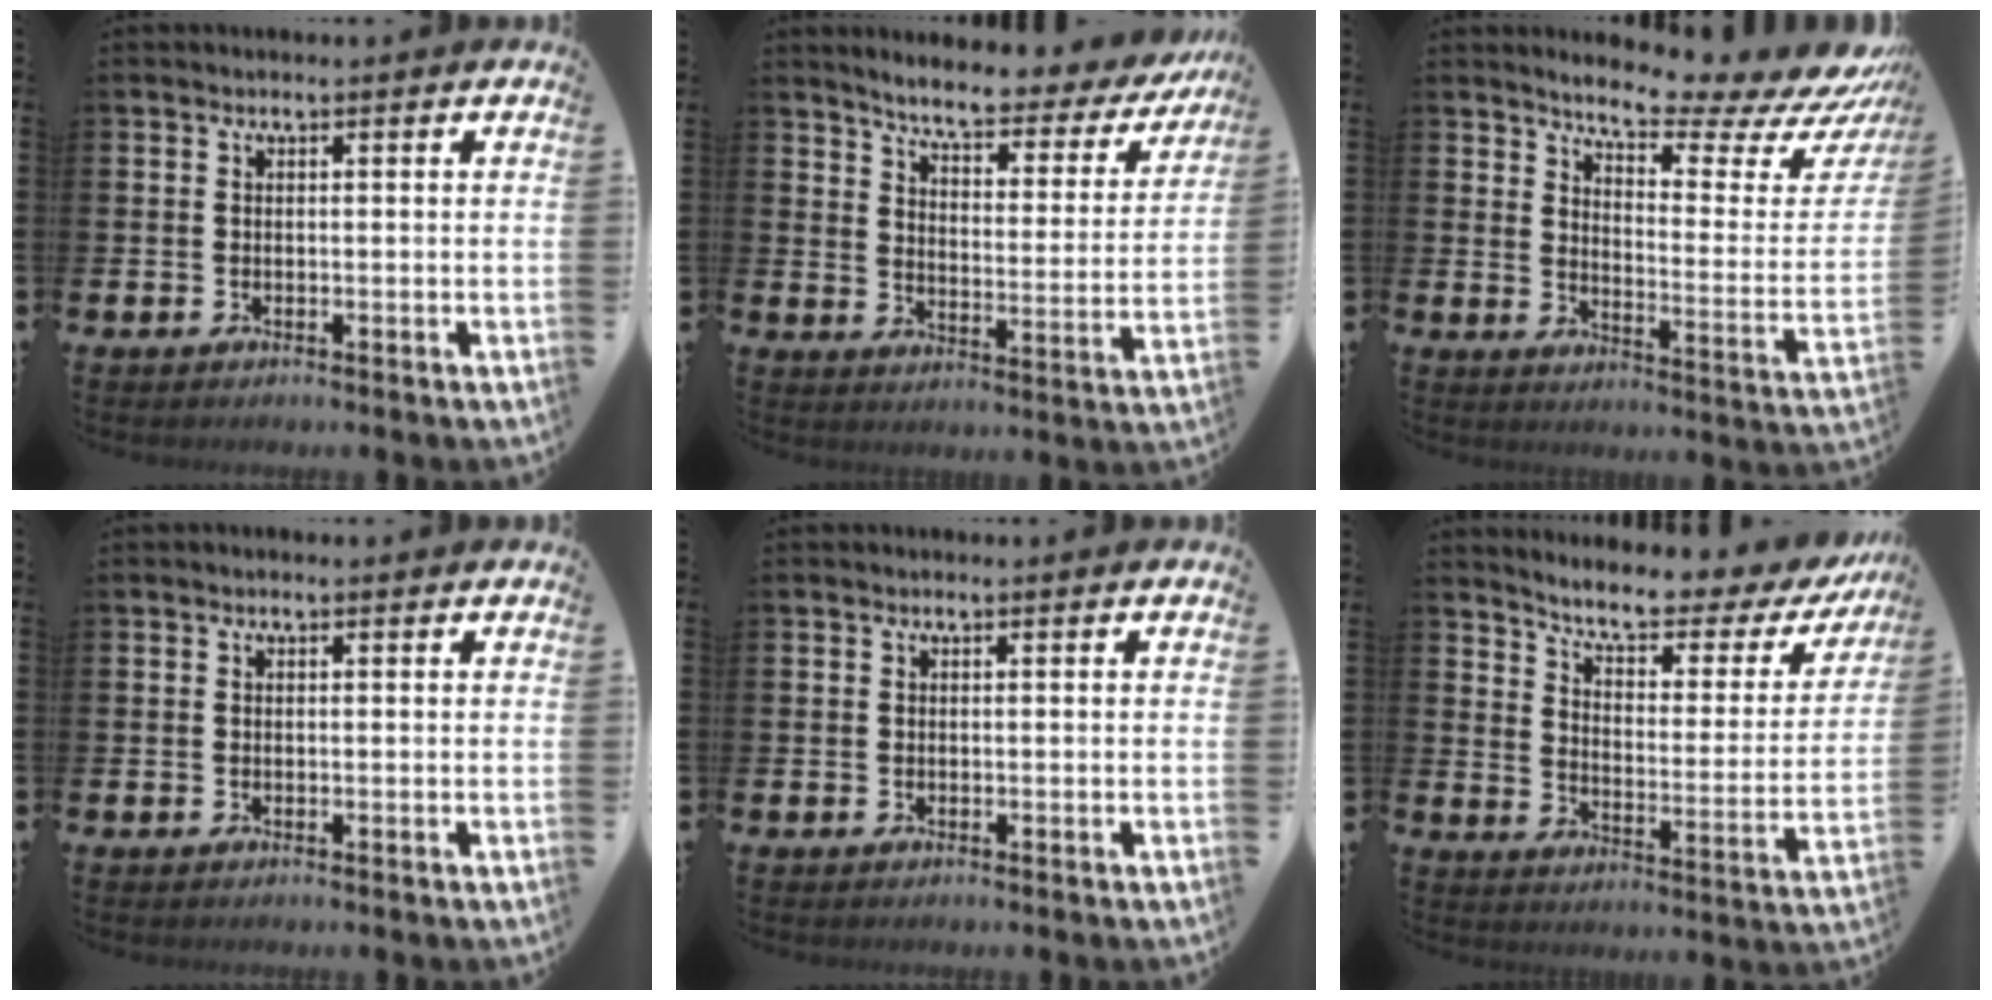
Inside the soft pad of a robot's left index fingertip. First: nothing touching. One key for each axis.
{"total": 5.8, "fx": 5.3, "fy": 1.0, "fz": 2.2, "tx": -0.065, "ty": -0.041, "tz": 0.084}
{"total": 7.3, "fx": 6.8, "fy": 0.9, "fz": 2.5, "tx": -0.060, "ty": -0.061, "tz": 0.109}
{"total": 0.0}
{"total": 0.0}
{"total": 7.1, "fx": 6.3, "fy": 1.3, "fz": 3.0, "tx": -0.083, "ty": -0.043, "tz": 0.102}